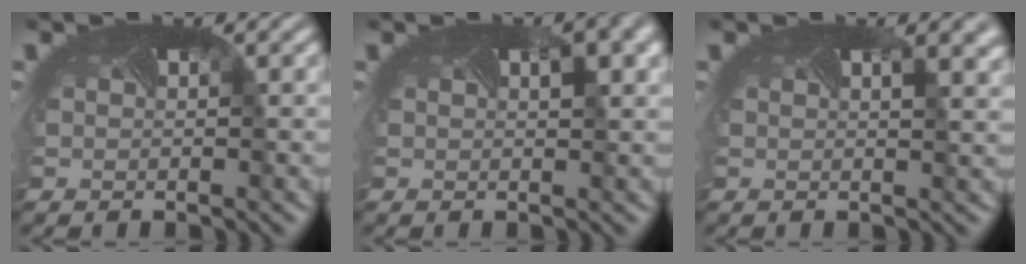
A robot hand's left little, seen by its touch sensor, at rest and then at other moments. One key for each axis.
{"total": 2.8, "fx": 1.1, "fy": 0.9, "fz": 2.4, "tx": -0.027, "ty": 0.001, "tz": 0.014}
{"total": 2.6, "fx": 1.2, "fy": 1.0, "fz": 2.1, "tx": -0.013, "ty": 0.000, "tz": 0.012}